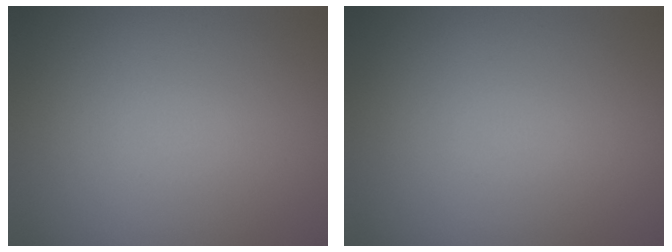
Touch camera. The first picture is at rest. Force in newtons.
{"total": 0.0}